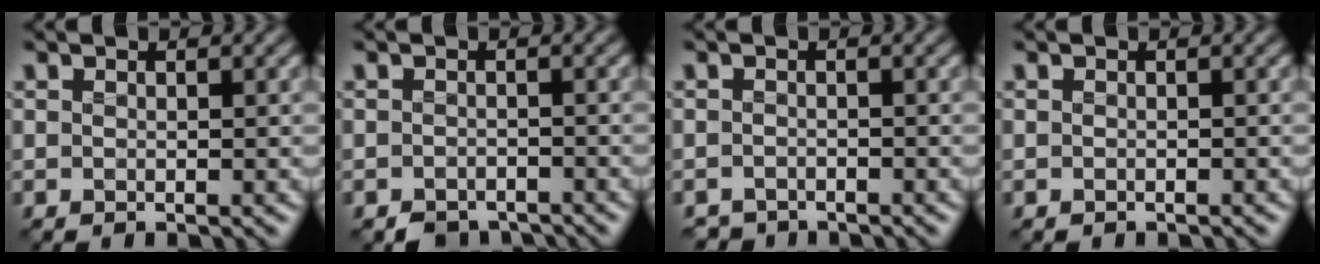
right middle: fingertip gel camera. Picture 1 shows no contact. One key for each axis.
{"total": 2.3, "fx": -2.2, "fy": 0.6, "fz": 0.2, "tx": 0.000, "ty": -0.007, "tz": -0.034}
{"total": 1.7, "fx": -1.7, "fy": 0.1, "fz": -0.3, "tx": 0.007, "ty": -0.008, "tz": -0.029}
{"total": 0.0}